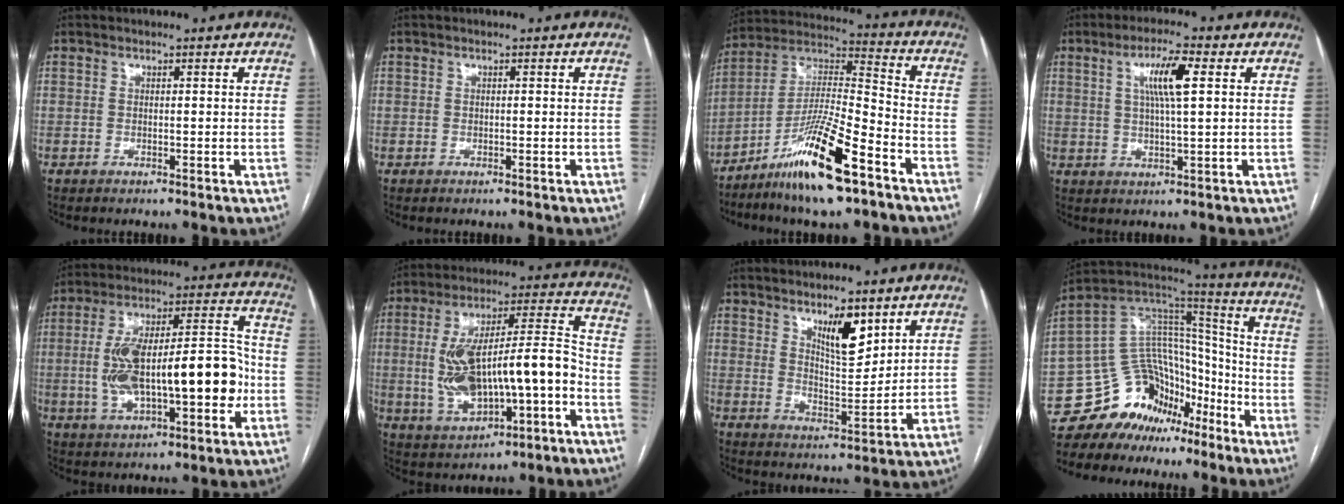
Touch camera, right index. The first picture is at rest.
{"total": 0.0}
{"total": 16.5, "force": [-9.8, 1.8, 13.1], "torque": [-0.256, -0.009, -0.176]}
{"total": 7.0, "force": [2.1, 0.6, 6.6], "torque": [-0.123, 0.007, 0.038]}
{"total": 20.6, "force": [-2.9, 6.4, 19.3], "torque": [-0.340, 0.031, -0.036]}
{"total": 18.7, "force": [-3.8, 5.1, 17.5], "torque": [-0.326, 0.023, -0.047]}
{"total": 7.6, "force": [4.6, 2.3, 5.6], "torque": [-0.098, -0.007, 0.082]}
{"total": 15.2, "force": [-11.4, 9.4, 3.3], "torque": [-0.053, 0.103, -0.198]}